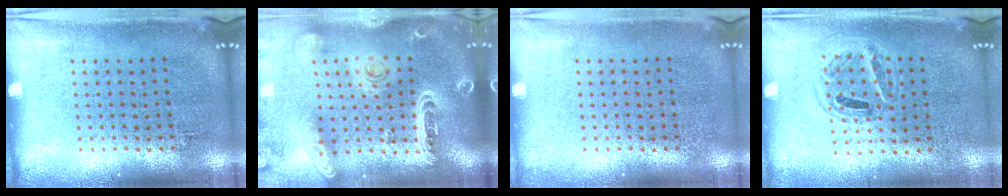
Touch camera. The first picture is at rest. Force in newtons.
{"total": 2.3, "press": 2.1, "slide": 0.9}
{"total": 0.0}
{"total": 1.0, "press": 0.9, "slide": 0.3}